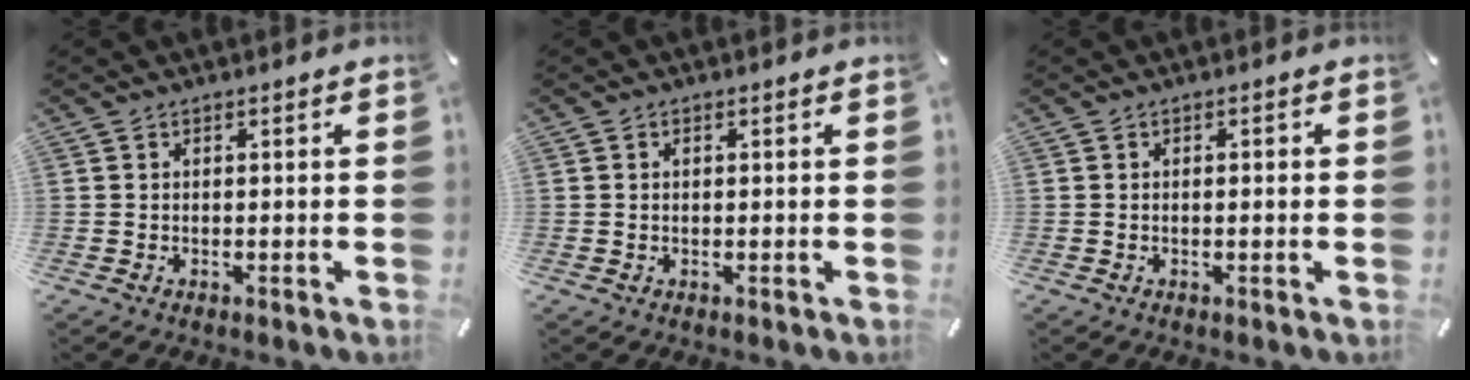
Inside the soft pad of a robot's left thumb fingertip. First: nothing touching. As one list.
[{"total": 0.8, "force": [0.2, 0.4, 0.7], "torque": [-0.013, 0.002, 0.002]}, {"total": 1.1, "force": [-0.2, 0.3, 1.0], "torque": [-0.018, 0.000, -0.003]}]